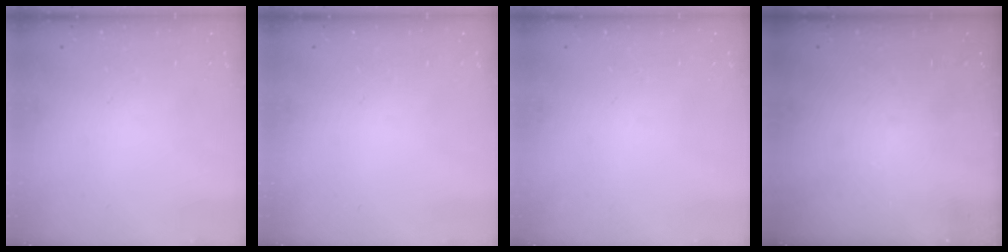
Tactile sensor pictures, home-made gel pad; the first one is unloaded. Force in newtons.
{"total": 0.0}
{"total": 0.0}
{"total": 0.0}